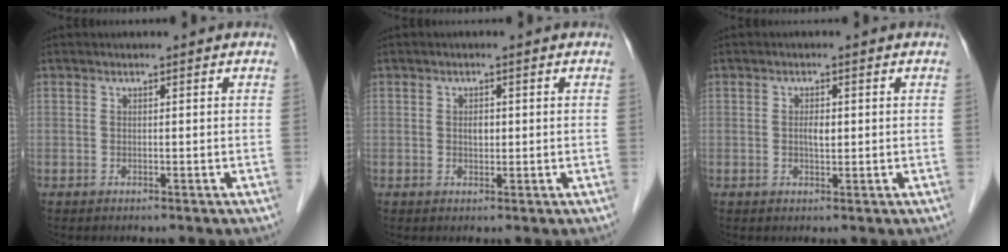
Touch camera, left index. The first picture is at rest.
{"total": 1.4, "force": [0.0, 0.9, 1.1], "torque": [-0.019, -0.001, 0.001]}
{"total": 1.7, "force": [0.0, 0.7, 1.6], "torque": [-0.030, -0.001, 0.000]}